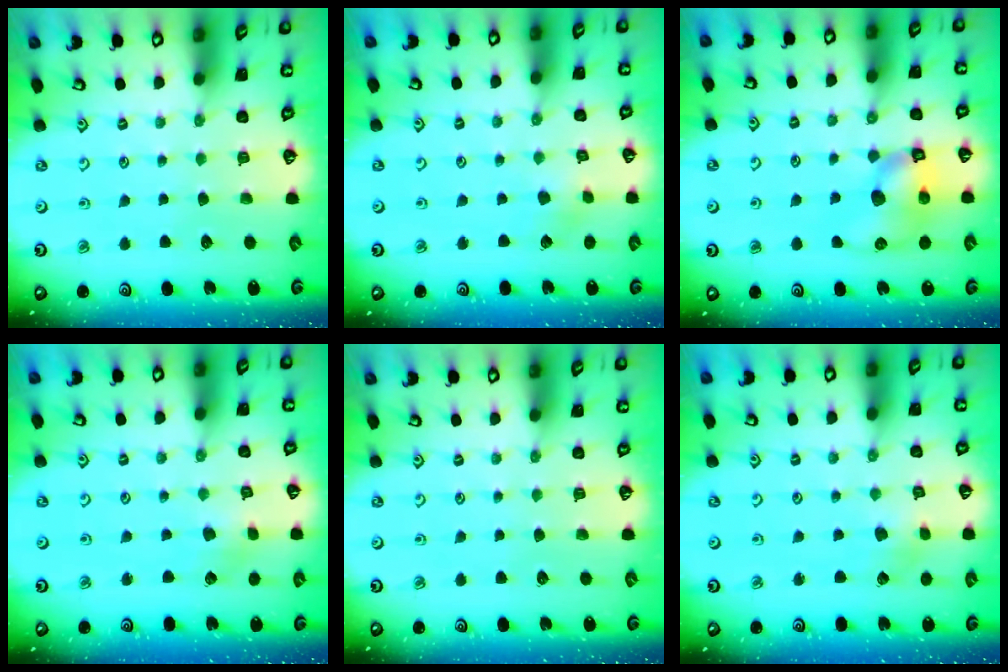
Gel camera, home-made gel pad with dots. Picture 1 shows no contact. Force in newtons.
{"total": 2.7, "press": 2.7, "slide": 0.3}
{"total": 10.8, "press": 10.6, "slide": 1.7}
{"total": 2.8, "press": 2.8, "slide": 0.4}
{"total": 0.0}
{"total": 2.6, "press": 2.6, "slide": 0.4}